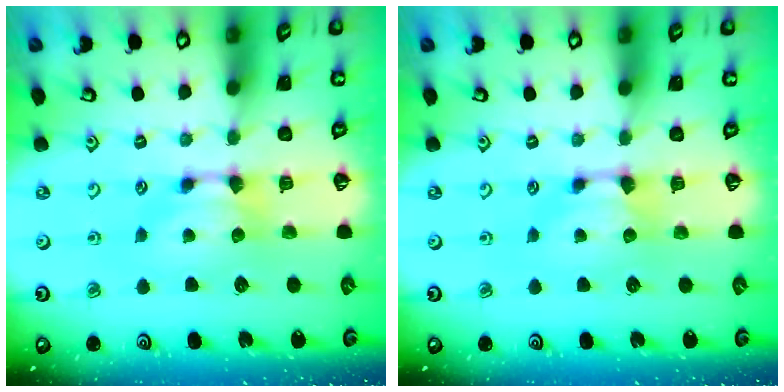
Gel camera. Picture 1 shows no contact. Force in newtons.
{"total": 0.0}